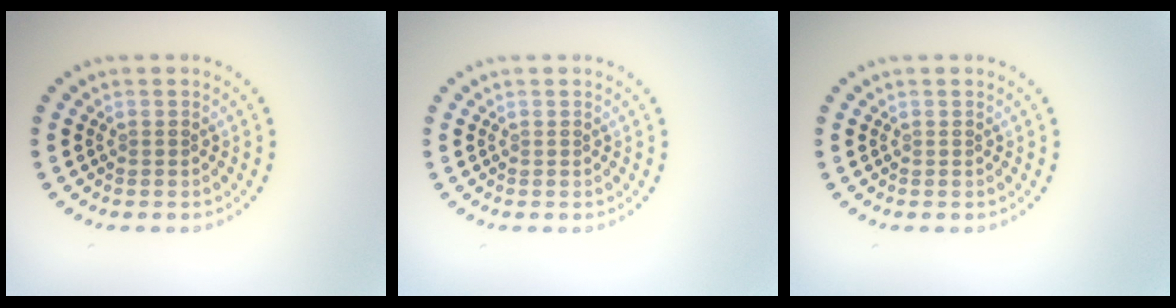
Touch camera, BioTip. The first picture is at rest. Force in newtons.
{"total": 0.0}
{"total": 0.0}